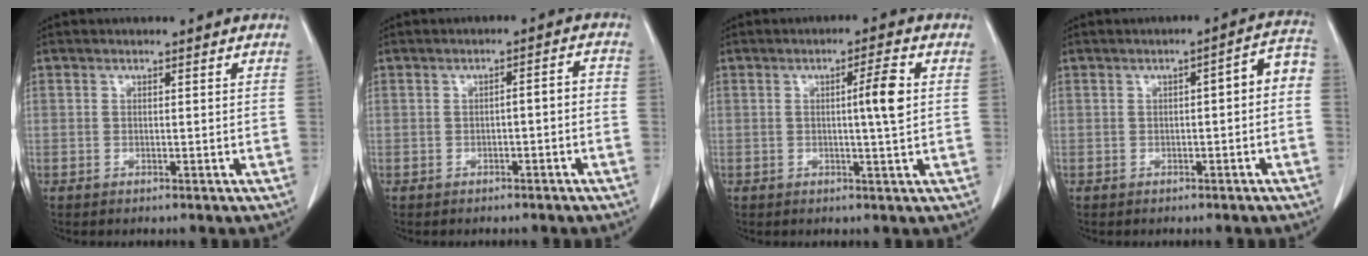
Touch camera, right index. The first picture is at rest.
{"total": 2.6, "force": [-1.0, 0.6, 2.3], "torque": [-0.031, 0.012, -0.012]}
{"total": 4.9, "force": [0.5, -0.3, 4.9], "torque": [-0.076, -0.002, 0.007]}
{"total": 4.5, "force": [-0.5, 1.1, 4.3], "torque": [-0.050, 0.027, -0.010]}